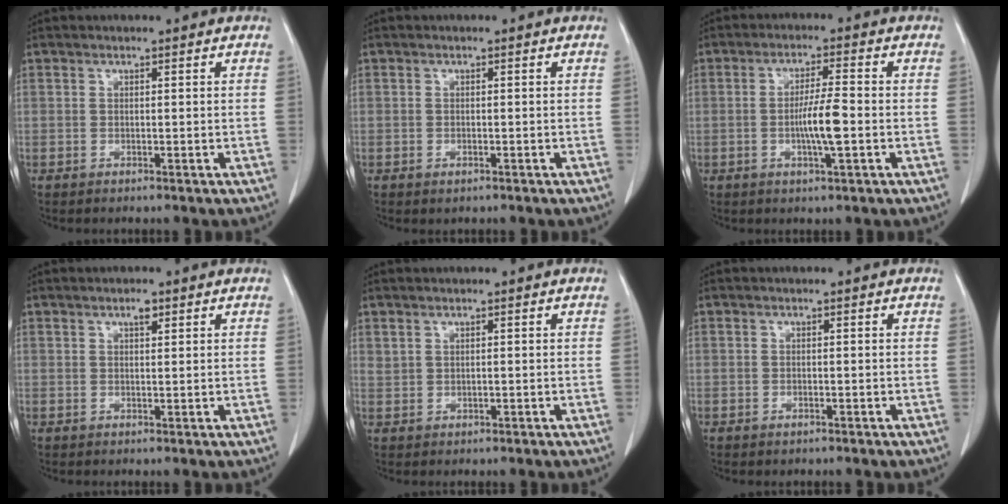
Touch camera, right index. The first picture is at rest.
{"total": 0.8, "force": [-0.5, 0.4, 0.5], "torque": [-0.009, 0.000, -0.003]}
{"total": 5.8, "force": [-1.2, 0.3, 5.7], "torque": [-0.107, -0.005, -0.021]}
{"total": 1.5, "force": [0.9, 0.5, 1.1], "torque": [-0.016, 0.001, 0.012]}
{"total": 0.8, "force": [0.5, 0.5, 0.5], "torque": [-0.009, 0.002, 0.014]}
{"total": 0.6, "force": [-0.4, 0.3, 0.3], "torque": [-0.007, 0.002, -0.005]}